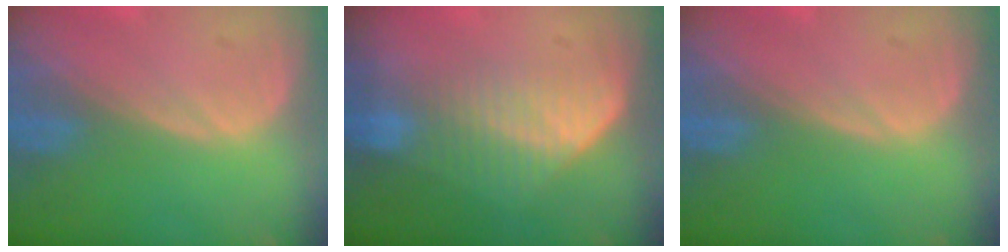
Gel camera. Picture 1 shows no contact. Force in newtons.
{"total": 7.2, "press": 6.1, "slide": 3.8}
{"total": 0.0}